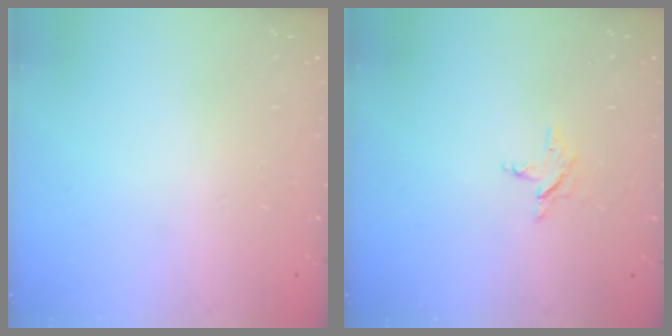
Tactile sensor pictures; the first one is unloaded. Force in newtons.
{"total": 3.0, "press": 3.0, "slide": 0.3}